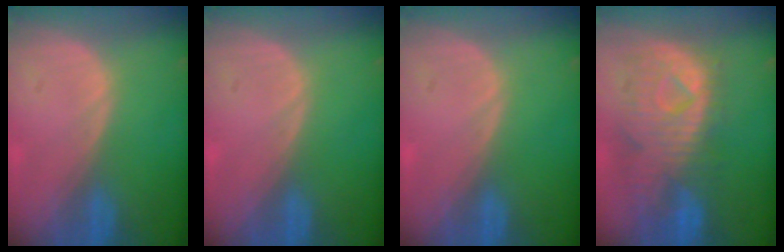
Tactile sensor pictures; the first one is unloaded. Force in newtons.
{"total": 0.0}
{"total": 0.0}
{"total": 11.0, "press": 9.7, "slide": 5.3}